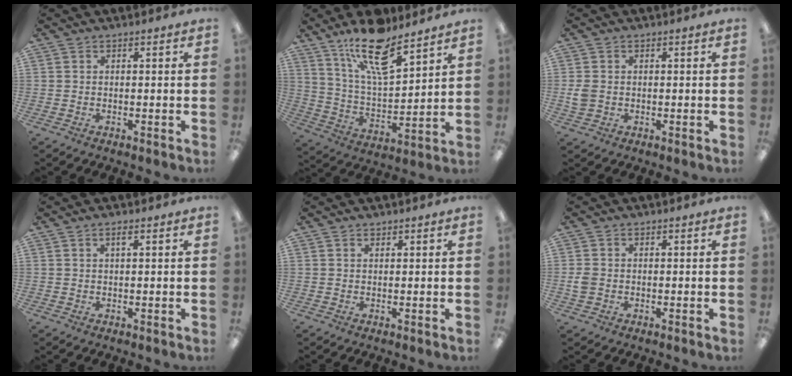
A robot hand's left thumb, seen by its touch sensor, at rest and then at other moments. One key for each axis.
{"total": 17.4, "fx": 12.5, "fy": 5.9, "fz": 10.6, "tx": -0.186, "ty": -0.067, "tz": 0.213}
{"total": 3.1, "fx": 0.0, "fy": 2.5, "fz": 1.7, "tx": -0.038, "ty": 0.004, "tz": -0.002}
{"total": 1.4, "fx": 0.8, "fy": 0.3, "fz": 1.2, "tx": -0.026, "ty": 0.003, "tz": 0.013}
{"total": 0.8, "fx": 0.7, "fy": 0.3, "fz": 0.2, "tx": -0.003, "ty": 0.001, "tz": 0.013}
{"total": 2.6, "fx": -0.2, "fy": 2.1, "fz": 1.5, "tx": -0.033, "ty": 0.002, "tz": -0.006}